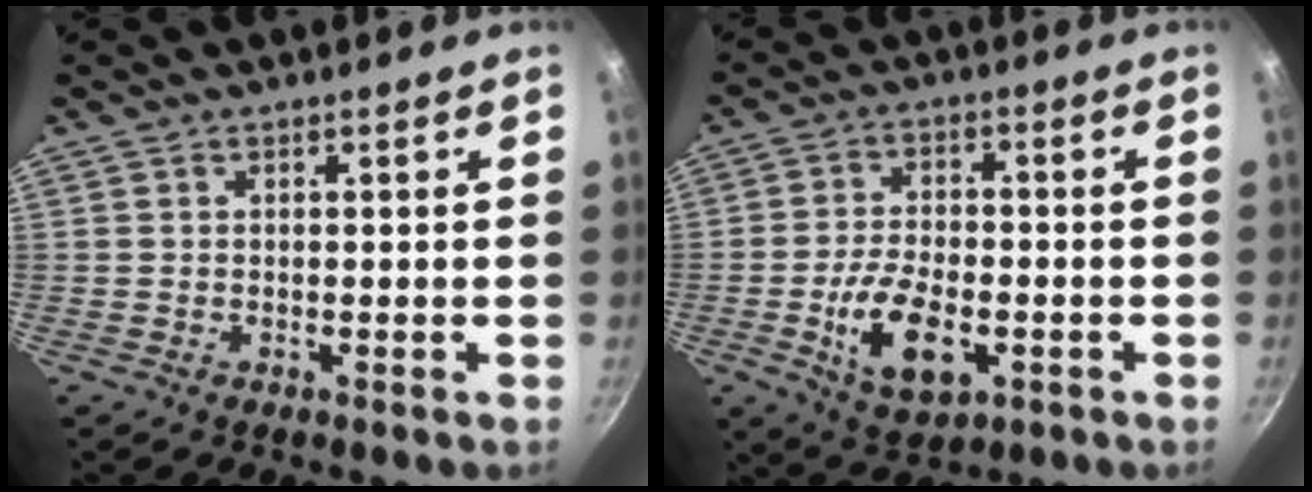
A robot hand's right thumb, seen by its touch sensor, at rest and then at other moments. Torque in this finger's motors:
{"motor_torque": [-0.32, 0.28, 0.03, 0.03, 0.07]}